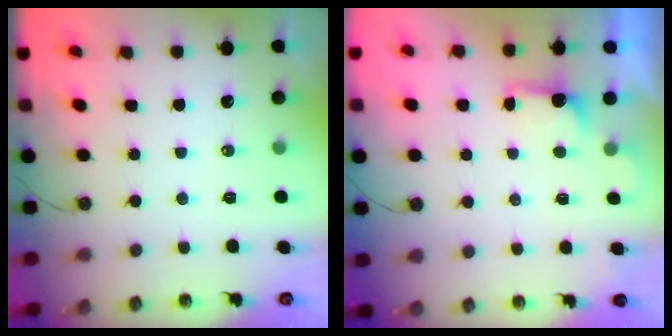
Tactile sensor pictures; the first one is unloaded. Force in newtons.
{"total": 1.1, "press": 0.7, "slide": 0.8}